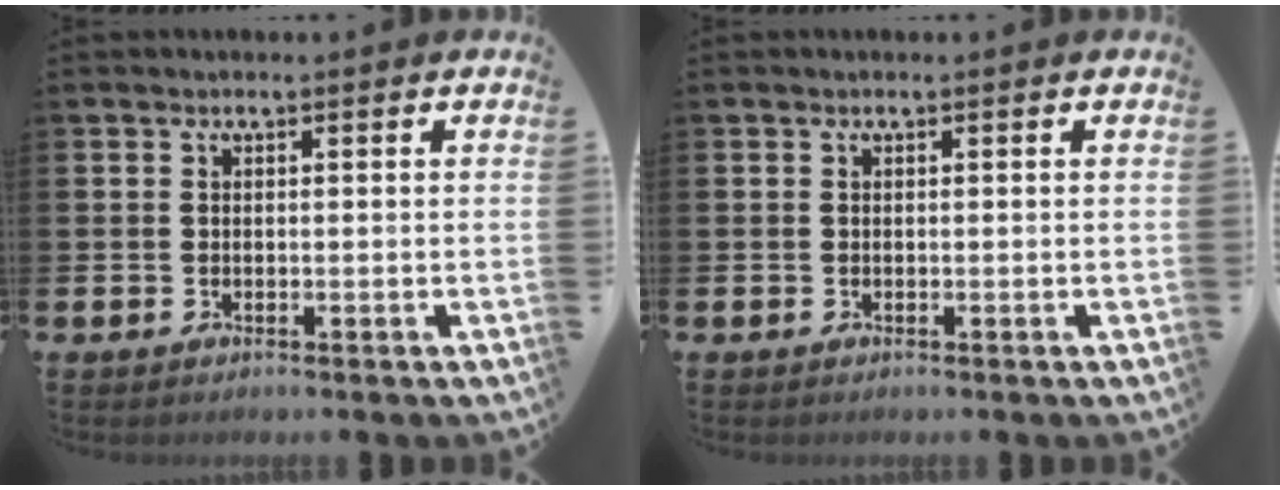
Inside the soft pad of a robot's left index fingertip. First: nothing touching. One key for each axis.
{"total": 0.0}